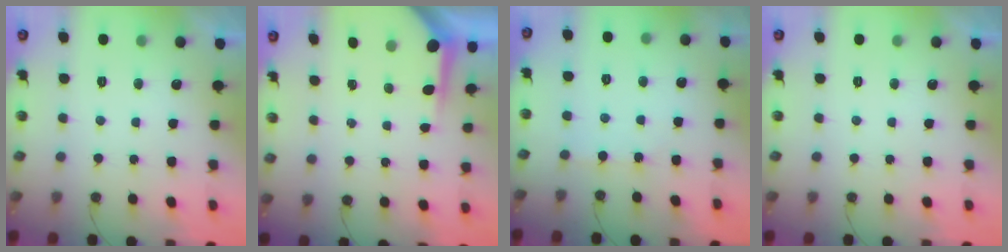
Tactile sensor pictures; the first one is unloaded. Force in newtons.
{"total": 4.0, "press": 4.0, "slide": 0.3}
{"total": 4.1, "press": 4.0, "slide": 0.6}
{"total": 0.0}